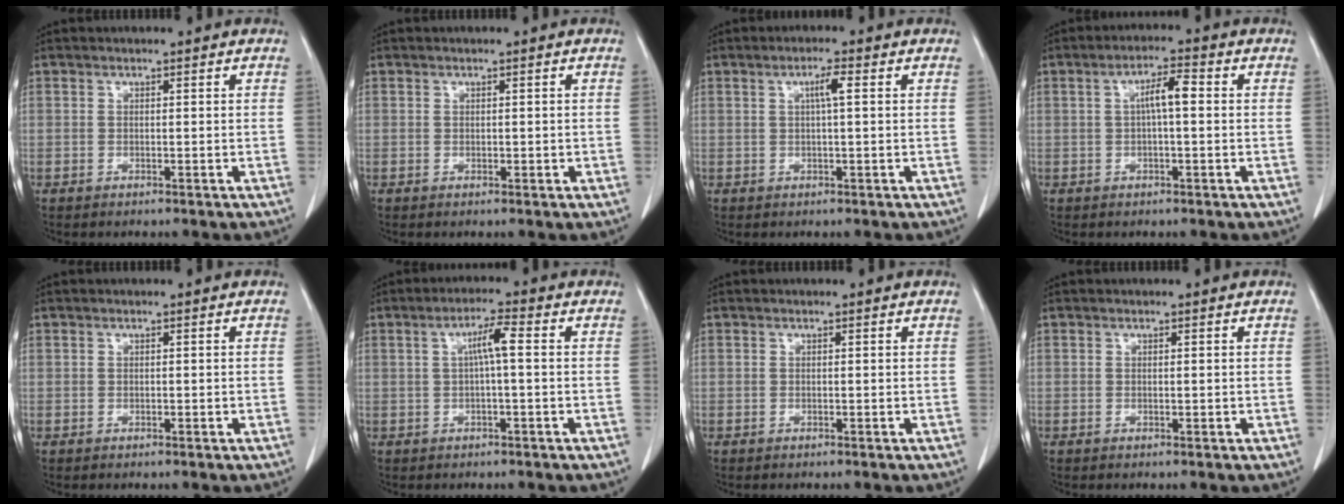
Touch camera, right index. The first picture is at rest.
{"total": 0.7, "force": [-0.1, 0.4, 0.6], "torque": [-0.009, -0.001, 0.001]}
{"total": 2.6, "force": [0.6, 0.1, 2.5], "torque": [-0.045, 0.003, 0.010]}
{"total": 4.3, "force": [0.4, 0.7, 4.2], "torque": [-0.075, 0.011, 0.004]}
{"total": 0.0}
{"total": 4.0, "force": [0.5, 0.3, 3.9], "torque": [-0.072, 0.011, 0.008]}
{"total": 0.0}
{"total": 0.0}